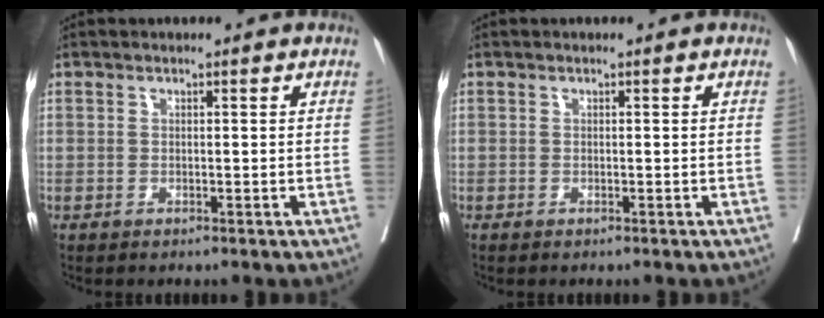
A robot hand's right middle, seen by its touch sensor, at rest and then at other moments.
{"total": 0.0}